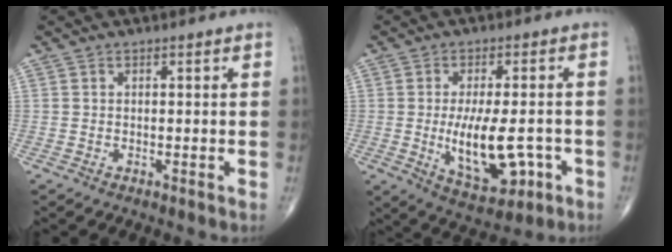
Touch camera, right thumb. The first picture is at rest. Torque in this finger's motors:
{"motor_torque": [0.87, 2.45, 0.90, 0.56, 0.29]}